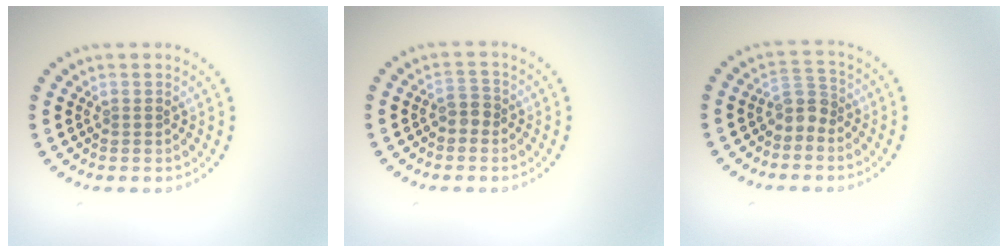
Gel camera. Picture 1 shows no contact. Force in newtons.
{"total": 1.5, "press": 1.3, "slide": 0.6}
{"total": 2.2, "press": 1.7, "slide": 1.3}